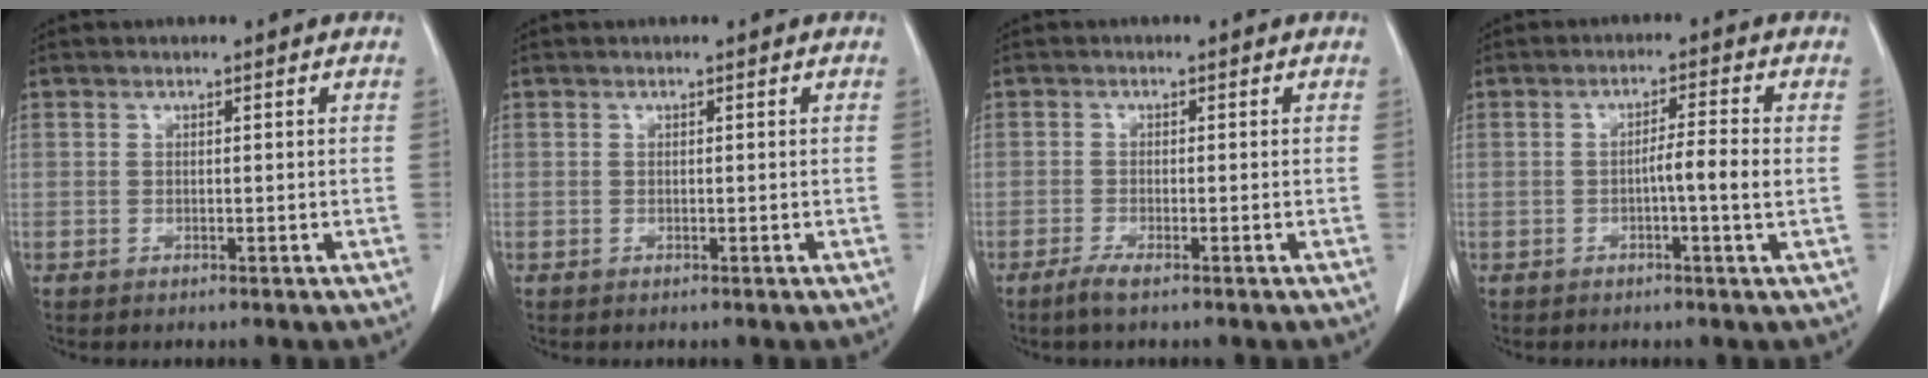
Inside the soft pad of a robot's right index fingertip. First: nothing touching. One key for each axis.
{"total": 0.0}
{"total": 2.1, "fx": -1.5, "fy": 0.0, "fz": 1.4, "tx": -0.033, "ty": -0.005, "tz": -0.032}
{"total": 4.2, "fx": -0.6, "fy": -0.4, "fz": 4.2, "tx": -0.066, "ty": 0.002, "tz": -0.012}